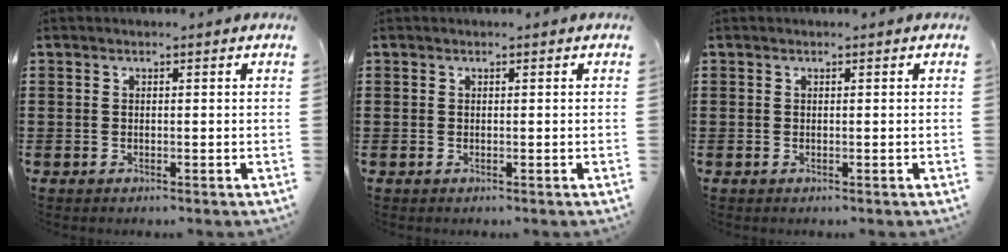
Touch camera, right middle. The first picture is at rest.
{"total": 0.0}
{"total": 0.0}